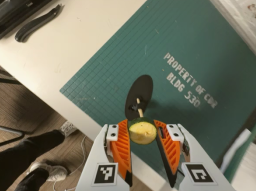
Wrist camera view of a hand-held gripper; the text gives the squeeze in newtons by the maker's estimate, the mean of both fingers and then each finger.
{"total": 9.5, "left": 9.0, "right": 9.9}